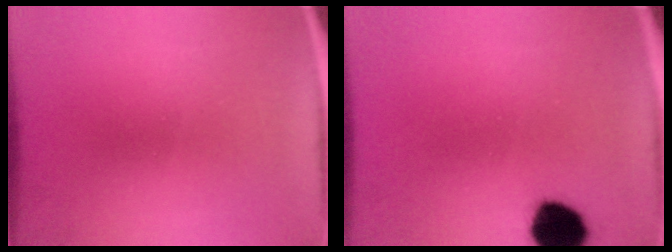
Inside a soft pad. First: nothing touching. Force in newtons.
{"total": 9.5}